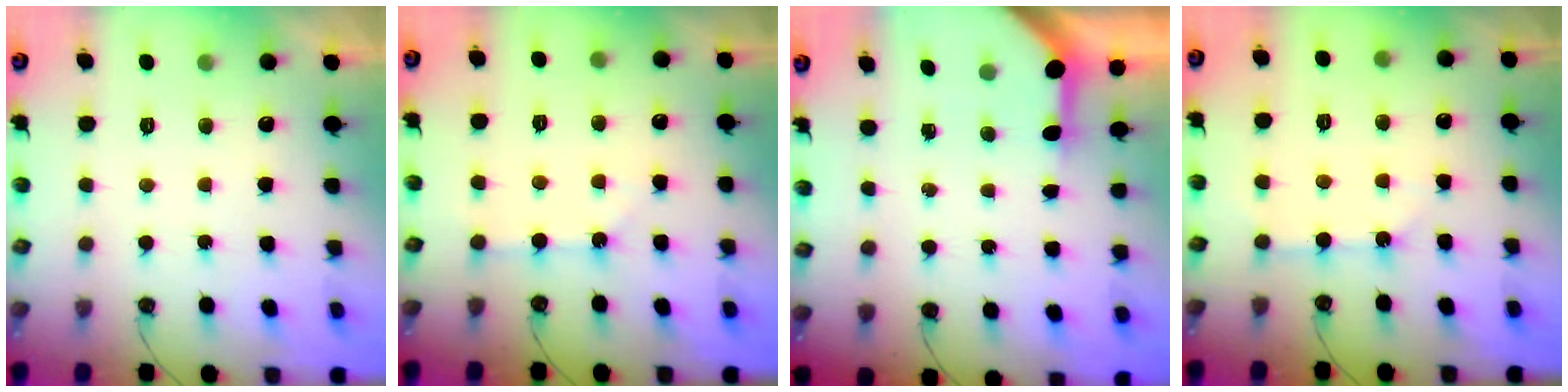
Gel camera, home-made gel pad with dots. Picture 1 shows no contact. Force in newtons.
{"total": 1.8, "press": 1.7, "slide": 0.3}
{"total": 3.4, "press": 3.3, "slide": 0.4}
{"total": 4.6, "press": 4.6, "slide": 0.5}